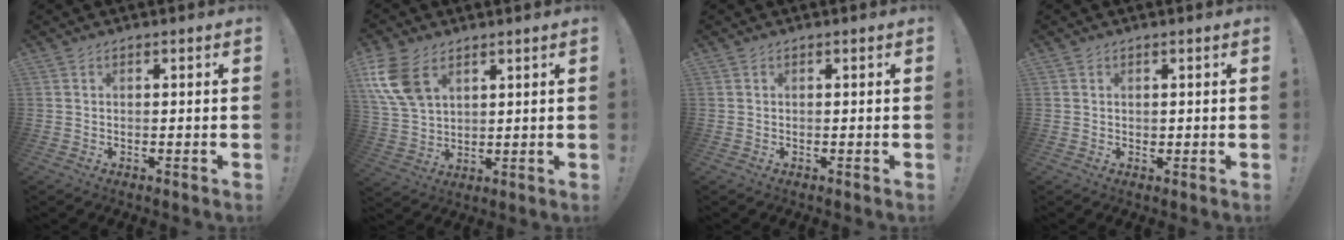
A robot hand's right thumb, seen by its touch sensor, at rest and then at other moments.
{"total": 11.9, "force": [5.8, 7.2, 7.3], "torque": [-0.157, -0.015, 0.116]}
{"total": 0.0}
{"total": 0.7, "force": [0.4, 0.6, 0.0], "torque": [0.007, -0.003, 0.006]}